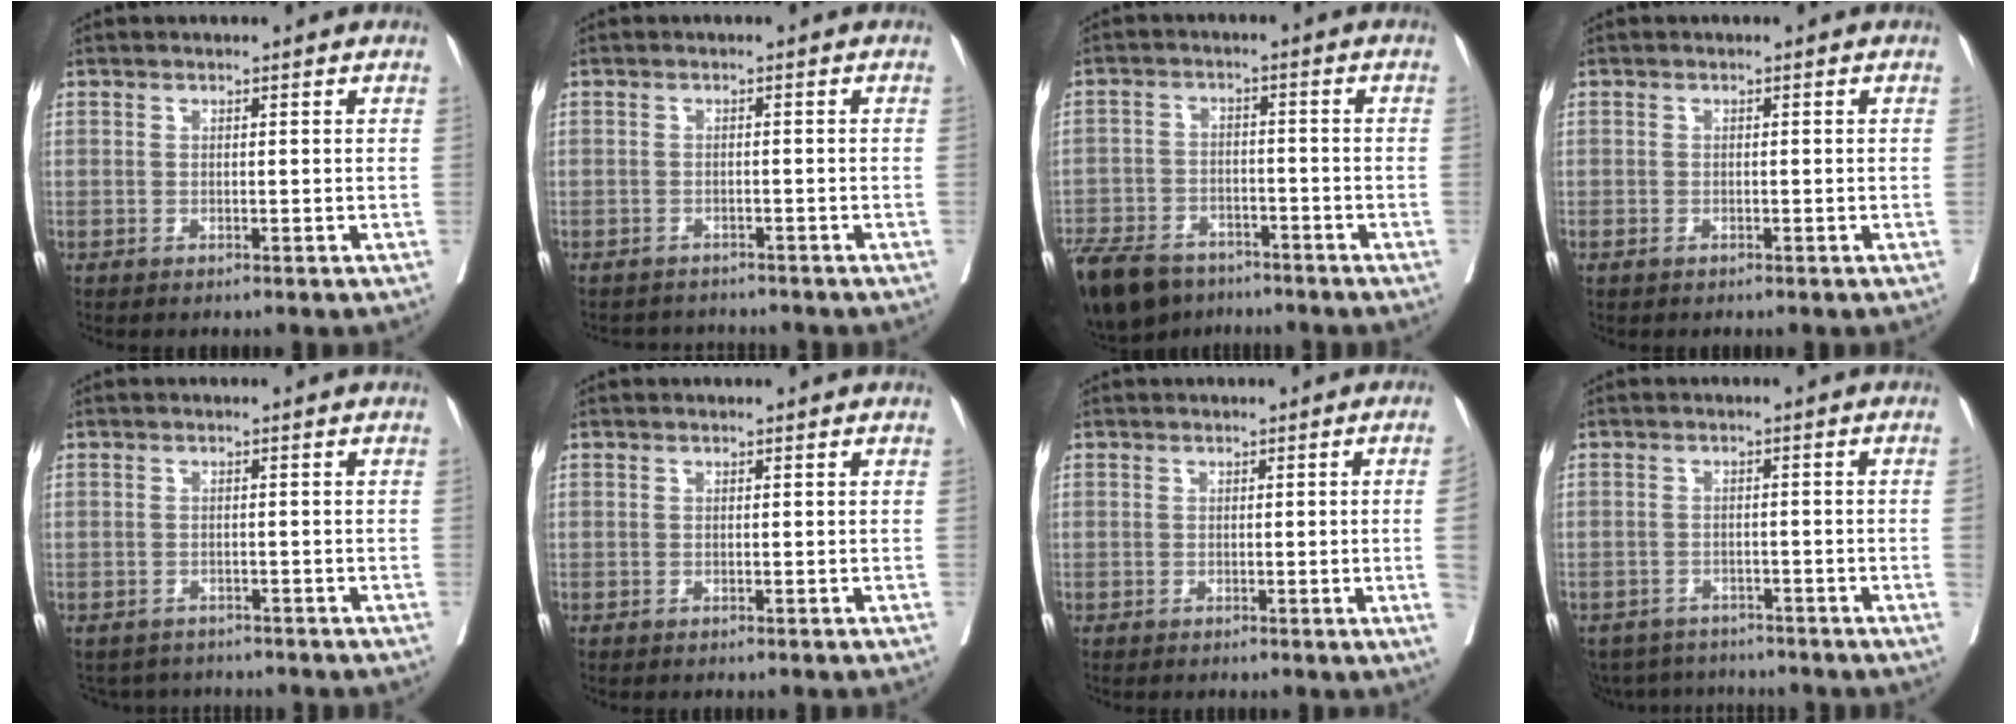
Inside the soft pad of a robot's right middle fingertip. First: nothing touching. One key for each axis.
{"total": 3.9, "fx": -3.8, "fy": 0.9, "fz": -0.2, "tx": 0.010, "ty": -0.005, "tz": -0.059}
{"total": 15.3, "fx": -11.4, "fy": 7.7, "fz": 6.8, "tx": -0.167, "ty": -0.023, "tz": -0.182}
{"total": 0.6, "fx": -0.4, "fy": 0.4, "fz": 0.4, "tx": -0.010, "ty": -0.003, "tz": -0.007}
{"total": 4.7, "fx": -4.4, "fy": 1.7, "fz": -0.2, "tx": 0.012, "ty": -0.002, "tz": -0.064}
{"total": 0.0}
{"total": 4.6, "fx": -0.4, "fy": -1.6, "fz": 4.3, "tx": -0.060, "ty": -0.011, "tz": -0.001}
{"total": 4.2, "fx": -4.2, "fy": 0.0, "fz": 0.1, "tx": 0.003, "ty": 0.018, "tz": -0.065}